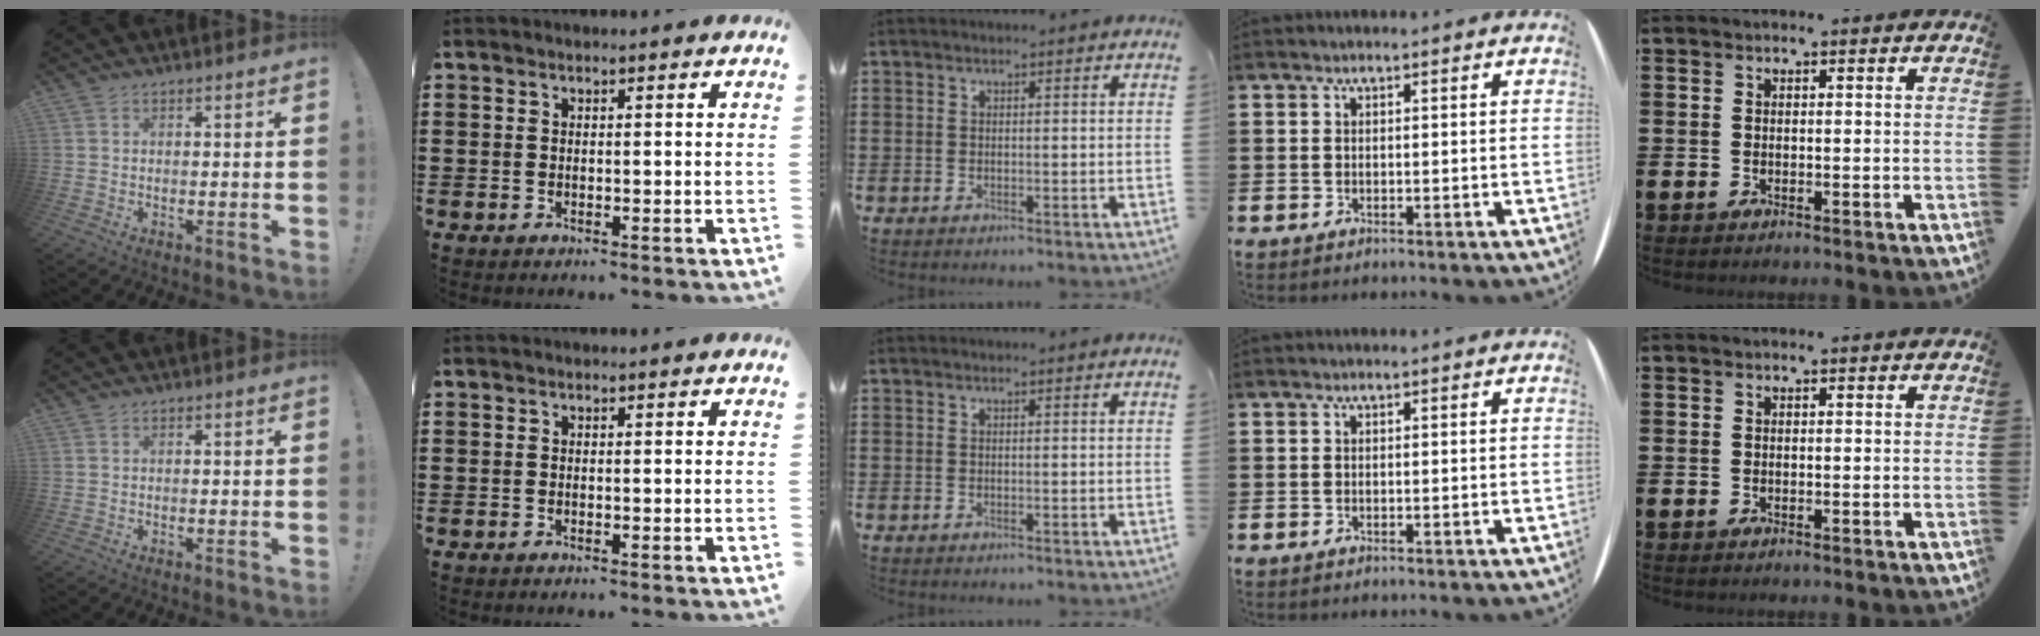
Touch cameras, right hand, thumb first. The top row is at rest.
{}